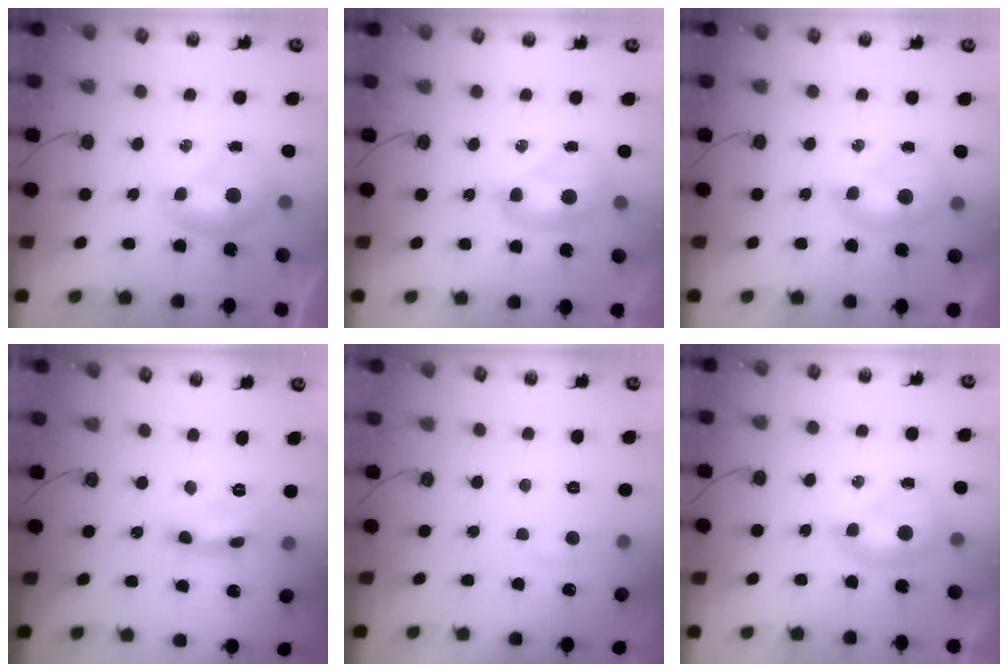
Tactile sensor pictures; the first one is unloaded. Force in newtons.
{"total": 2.7, "press": 2.7, "slide": 0.1}
{"total": 1.7, "press": 1.6, "slide": 0.6}
{"total": 5.5, "press": 5.5, "slide": 0.4}
{"total": 1.0, "press": 0.7, "slide": 0.8}
{"total": 1.5, "press": 1.3, "slide": 0.7}